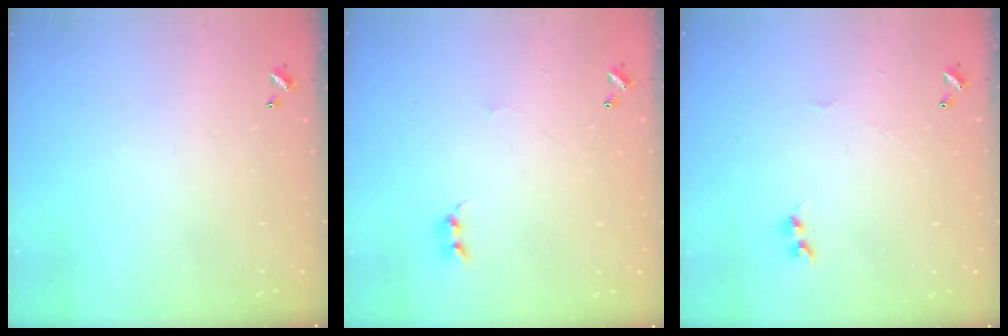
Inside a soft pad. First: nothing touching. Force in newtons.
{"total": 0.0}
{"total": 2.1, "press": 2.0, "slide": 0.5}